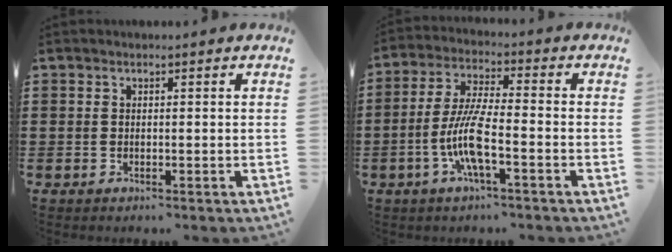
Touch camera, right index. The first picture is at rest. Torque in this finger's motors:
{"motor_torque": [2.14, 0.00, 0.87, 0.21]}